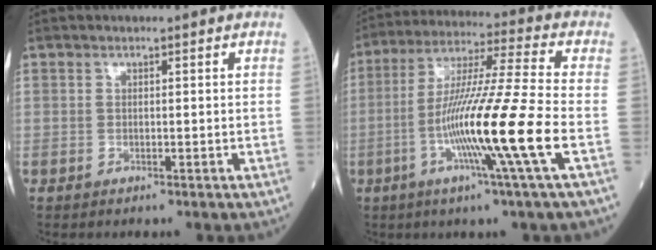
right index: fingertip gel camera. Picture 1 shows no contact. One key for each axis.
{"total": 16.0, "fx": -4.7, "fy": -2.4, "fz": 15.1, "tx": -0.280, "ty": -0.017, "tz": -0.095}